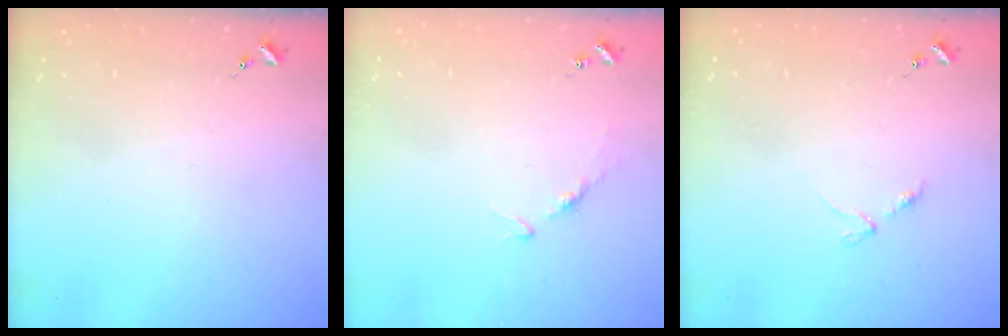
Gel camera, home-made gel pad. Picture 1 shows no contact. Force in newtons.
{"total": 4.9, "press": 4.8, "slide": 0.6}
{"total": 2.9, "press": 2.8, "slide": 0.4}